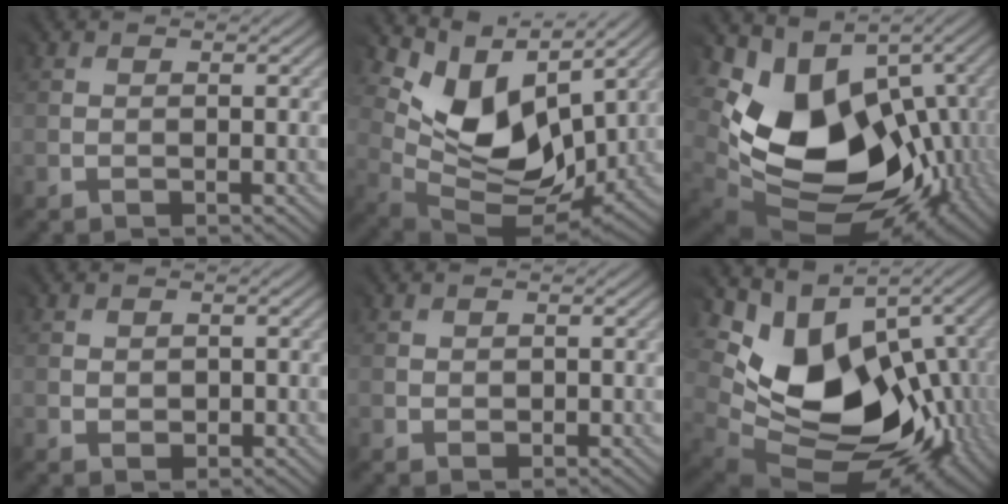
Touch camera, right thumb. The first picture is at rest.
{"total": 10.4, "force": [4.9, 6.3, 6.7], "torque": [-0.130, -0.002, 0.099]}
{"total": 15.8, "force": [1.4, 12.1, 10.1], "torque": [-0.200, -0.041, 0.062]}
{"total": 1.4, "force": [0.3, 1.3, 0.3], "torque": [0.000, -0.003, 0.009]}
{"total": 1.1, "force": [0.4, 1.0, 0.3], "torque": [0.003, -0.001, 0.010]}
{"total": 14.2, "force": [2.9, 10.1, 9.6], "torque": [-0.178, -0.021, 0.075]}